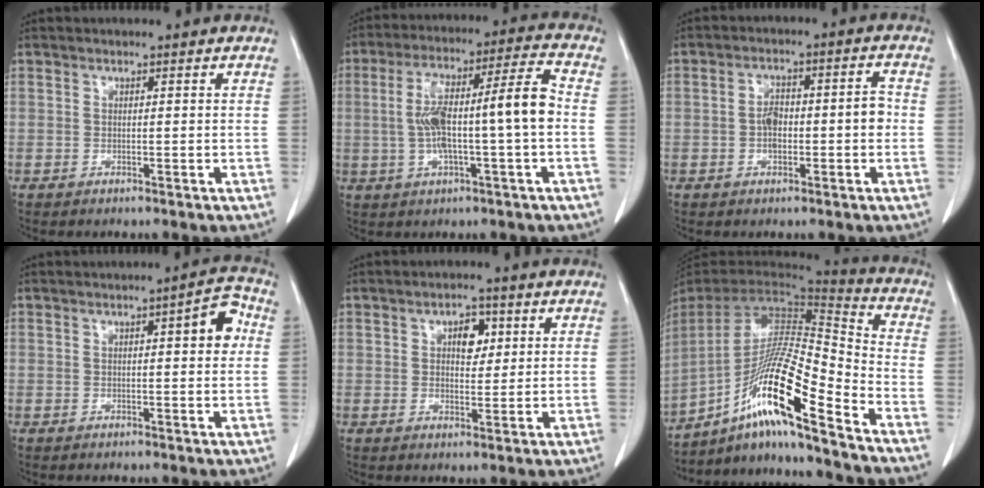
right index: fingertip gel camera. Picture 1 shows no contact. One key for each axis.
{"total": 13.2, "fx": -0.8, "fy": 1.2, "fz": 13.1, "tx": -0.232, "ty": 0.031, "tz": -0.012}
{"total": 5.9, "fx": -1.0, "fy": 2.3, "fz": 5.3, "tx": -0.094, "ty": 0.027, "tz": -0.013}
{"total": 4.8, "fx": 0.9, "fy": 1.2, "fz": 4.6, "tx": -0.057, "ty": 0.013, "tz": 0.007}
{"total": 4.0, "fx": 1.4, "fy": 2.2, "fz": 3.0, "tx": -0.044, "ty": 0.007, "tz": 0.022}
{"total": 18.8, "fx": -12.0, "fy": 0.2, "fz": 14.5, "tx": -0.289, "ty": -0.010, "tz": -0.224}